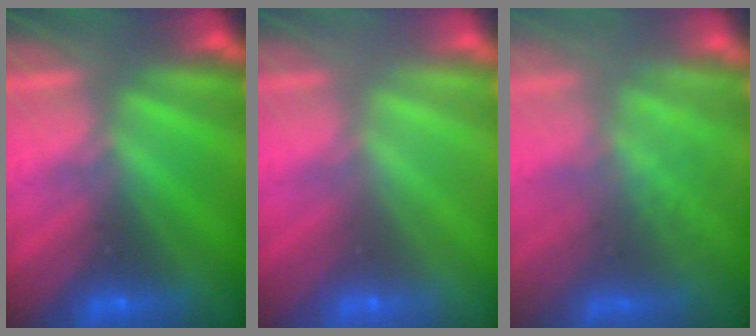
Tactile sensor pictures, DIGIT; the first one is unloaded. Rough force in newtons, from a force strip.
{"total": 3.1}
{"total": 2.9}